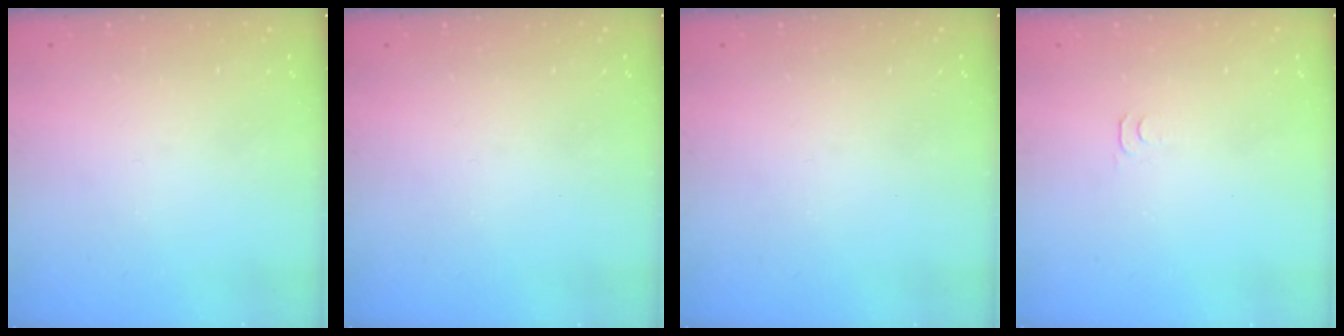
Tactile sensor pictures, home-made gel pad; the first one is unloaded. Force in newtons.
{"total": 0.0}
{"total": 0.0}
{"total": 2.8, "press": 2.7, "slide": 0.5}